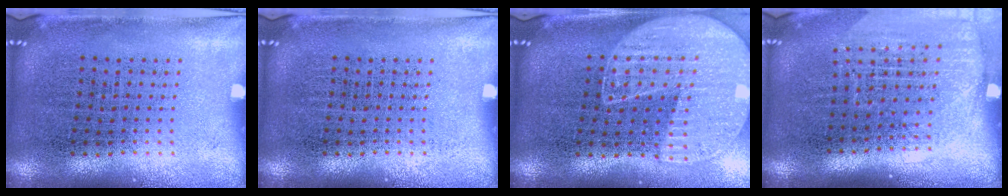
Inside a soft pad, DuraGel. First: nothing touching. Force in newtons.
{"total": 0.0}
{"total": 1.5, "press": 1.5, "slide": 0.3}
{"total": 1.8, "press": 1.6, "slide": 0.9}